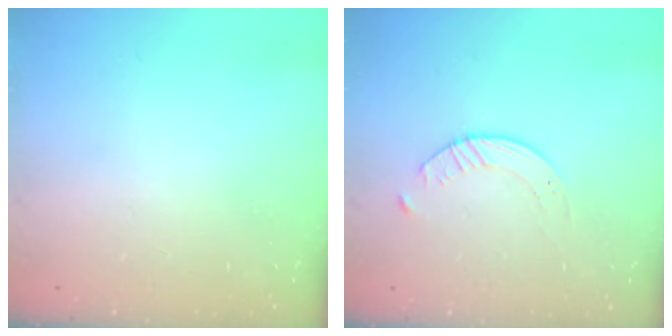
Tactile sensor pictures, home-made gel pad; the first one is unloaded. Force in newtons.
{"total": 3.5, "press": 3.5, "slide": 0.4}